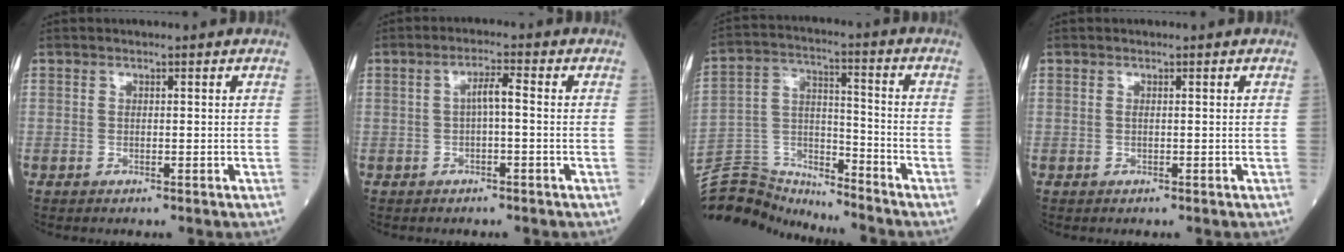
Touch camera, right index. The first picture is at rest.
{"total": 2.7, "force": [-0.2, 0.4, 2.7], "torque": [-0.045, 0.008, -0.003]}
{"total": 12.5, "force": [-11.9, 3.6, 0.9], "torque": [-0.029, 0.060, -0.212]}
{"total": 0.0}